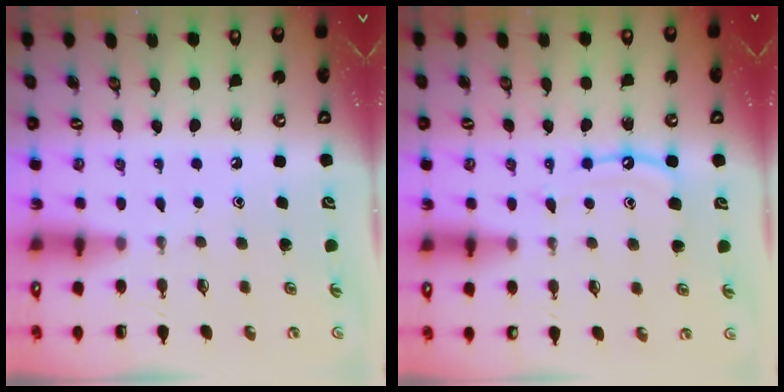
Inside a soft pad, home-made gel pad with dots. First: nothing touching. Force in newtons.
{"total": 9.1, "press": 9.1, "slide": 0.9}